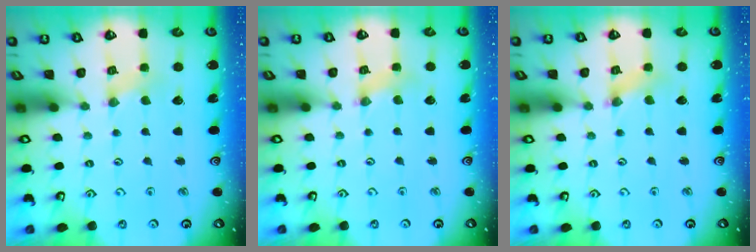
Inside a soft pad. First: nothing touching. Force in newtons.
{"total": 1.3, "press": 1.2, "slide": 0.3}
{"total": 1.3, "press": 1.2, "slide": 0.2}